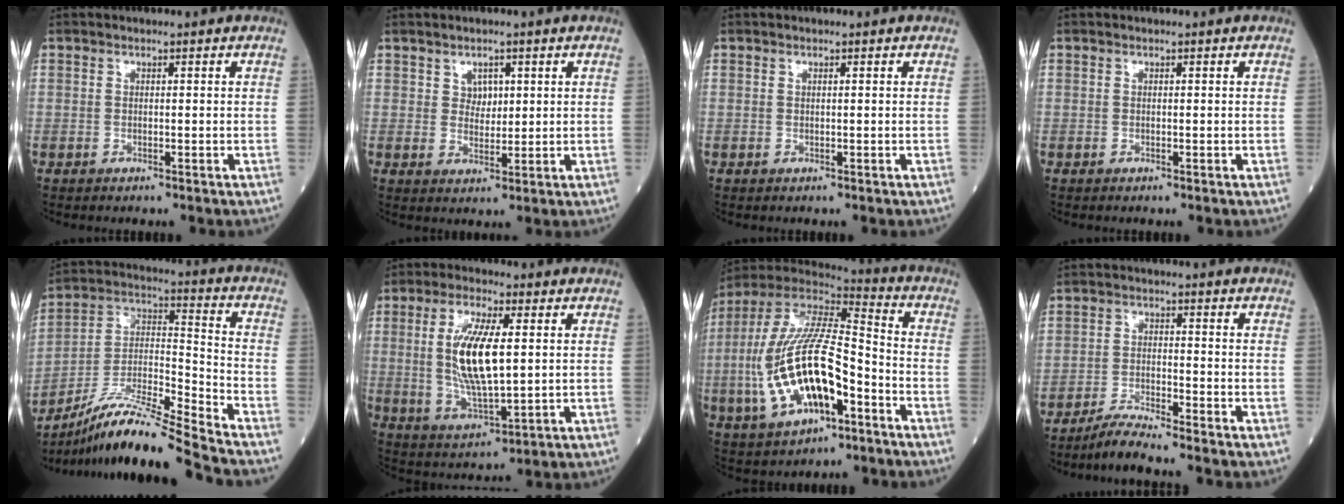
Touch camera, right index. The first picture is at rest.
{"total": 2.8, "force": [1.3, 1.9, 1.6], "torque": [-0.022, 0.000, 0.025]}
{"total": 0.0}
{"total": 0.0}
{"total": 16.6, "force": [-14.4, -1.7, 8.0], "torque": [-0.154, 0.010, -0.259]}
{"total": 12.0, "force": [1.6, 3.0, 11.5], "torque": [-0.239, -0.004, 0.036]}
{"total": 20.4, "force": [-5.4, 7.1, 18.3], "torque": [-0.396, 0.000, -0.087]}
{"total": 4.6, "force": [-4.2, -1.1, 1.6], "torque": [-0.034, -0.022, -0.081]}